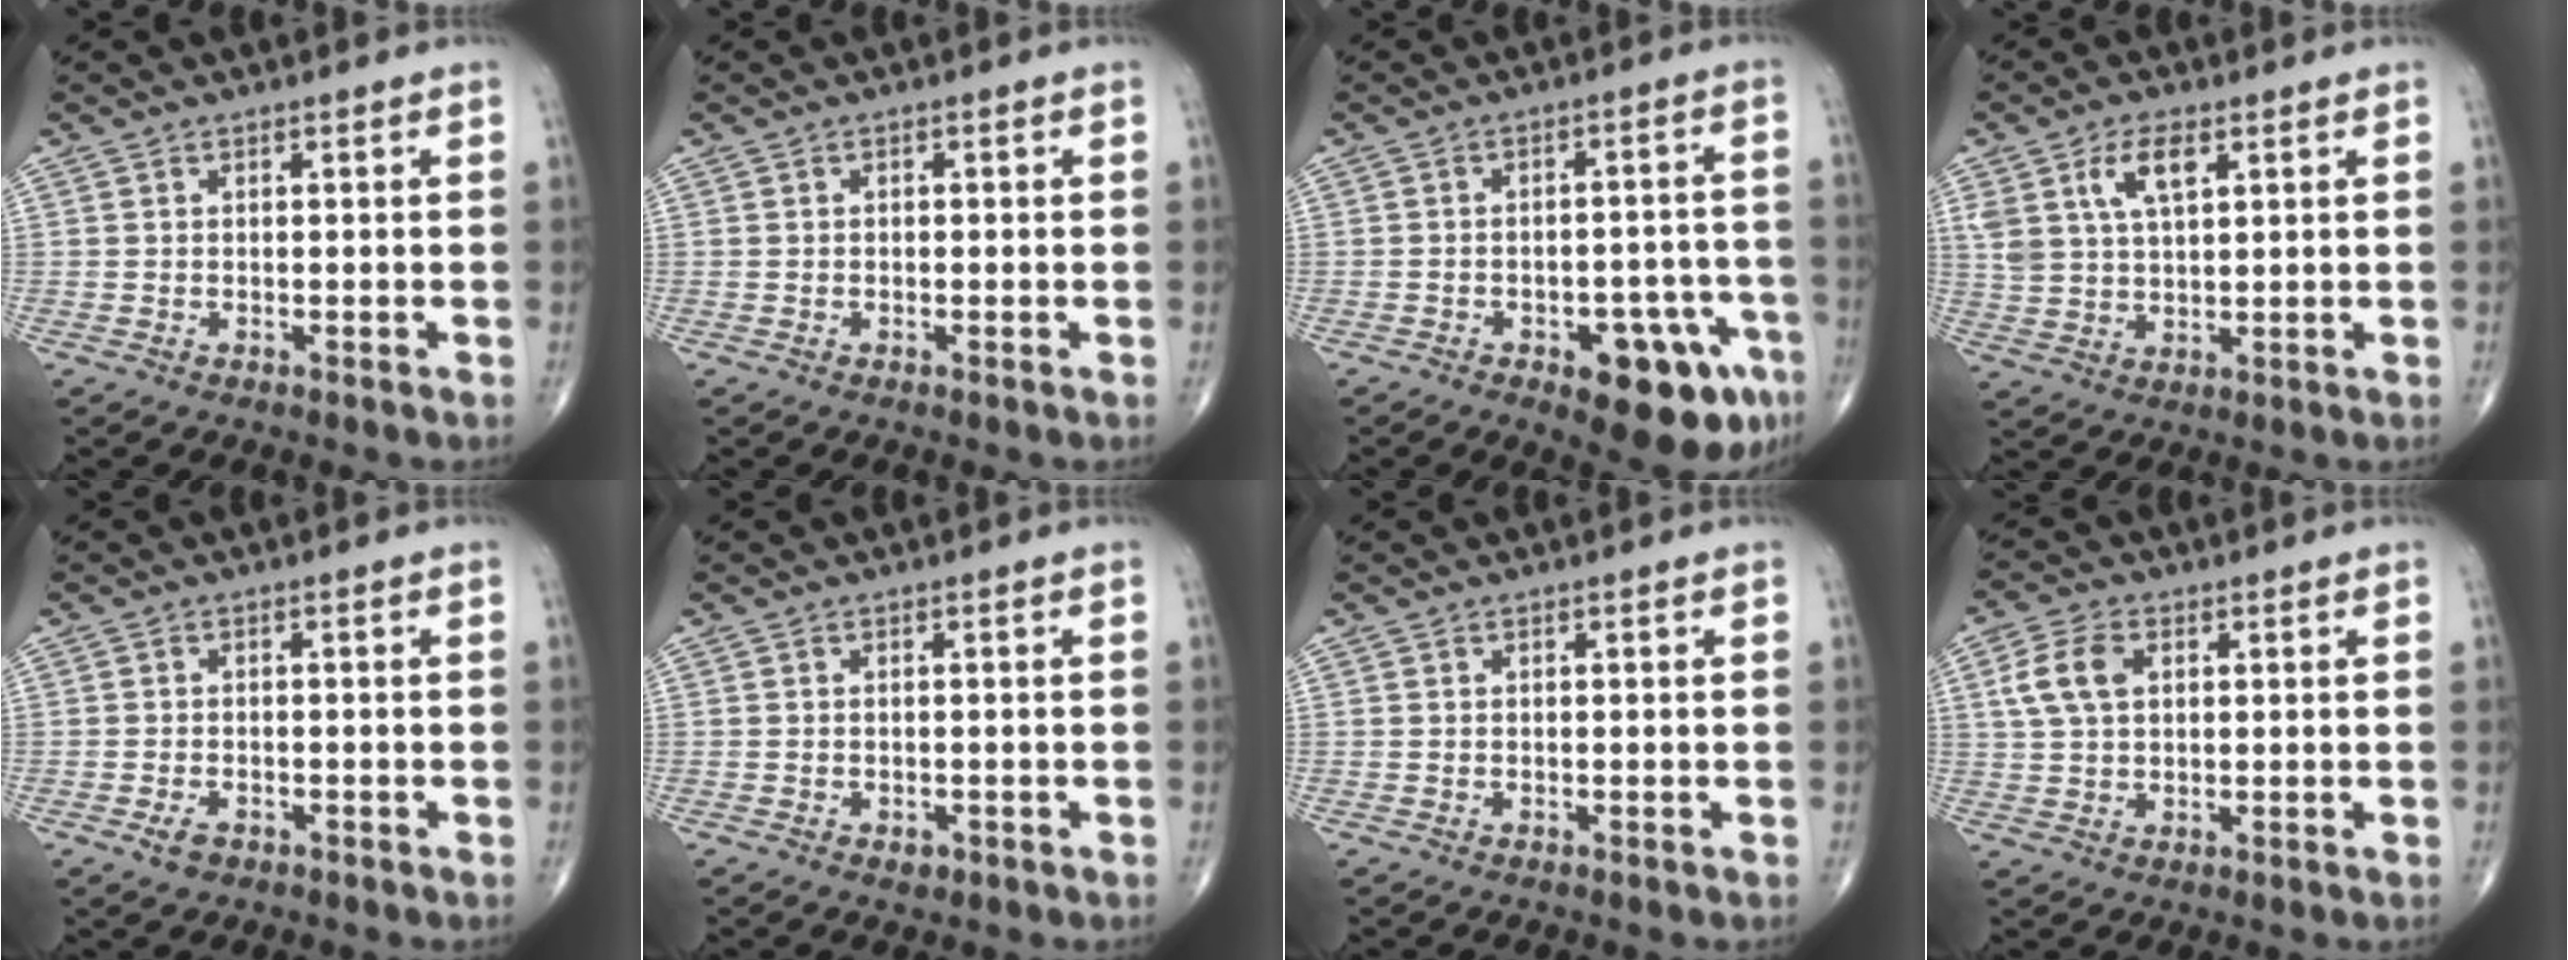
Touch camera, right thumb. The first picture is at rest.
{"total": 0.0}
{"total": 14.4, "force": [-7.0, 6.1, 11.0], "torque": [-0.103, 0.042, -0.080]}
{"total": 7.7, "force": [3.5, 3.7, 5.8], "torque": [-0.107, -0.008, 0.071]}
{"total": 2.4, "force": [-1.3, 1.5, 1.4], "torque": [-0.027, 0.002, -0.019]}
{"total": 1.3, "force": [-0.6, 0.9, 0.7], "torque": [-0.008, 0.000, -0.006]}
{"total": 0.0}
{"total": 6.9, "force": [1.9, 4.4, 5.0], "torque": [-0.101, 0.006, 0.036]}